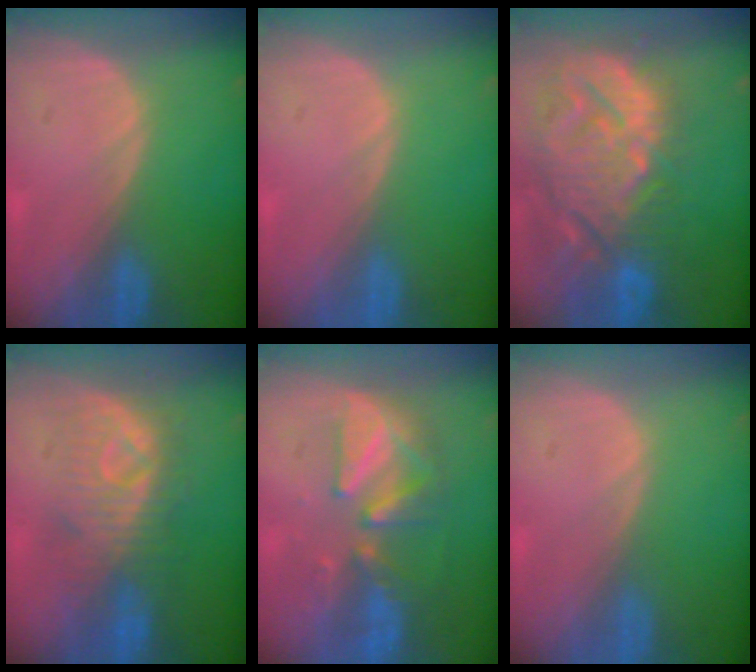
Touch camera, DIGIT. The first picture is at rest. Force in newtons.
{"total": 0.0}
{"total": 14.6, "press": 12.4, "slide": 7.6}
{"total": 8.2, "press": 8.2, "slide": 0.2}
{"total": 8.0, "press": 7.9, "slide": 1.5}
{"total": 0.0}